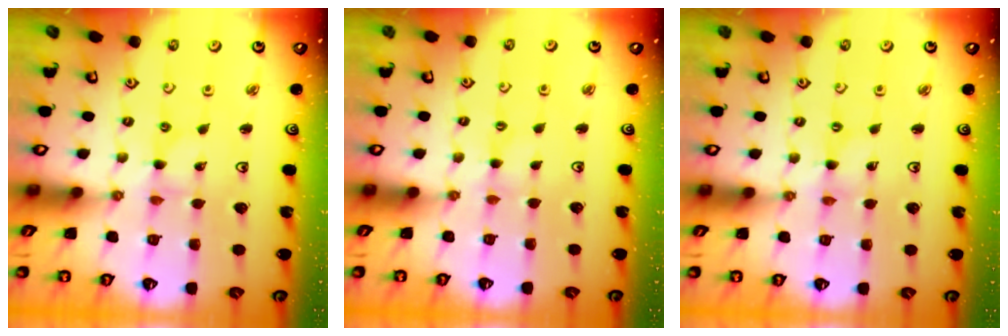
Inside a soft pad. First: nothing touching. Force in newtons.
{"total": 2.1, "press": 2.0, "slide": 0.4}
{"total": 0.0}